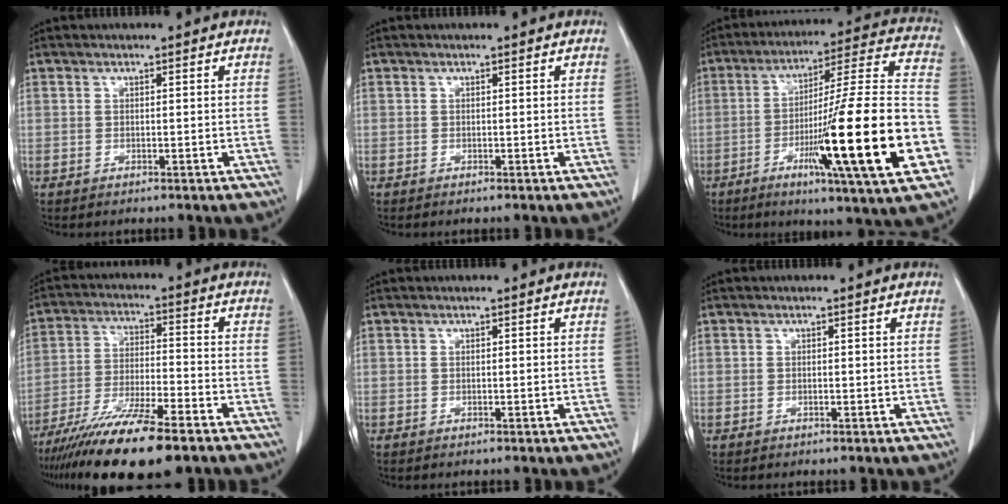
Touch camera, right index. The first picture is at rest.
{"total": 0.0}
{"total": 25.8, "force": [-7.7, 0.3, 24.6], "torque": [-0.340, -0.013, -0.125]}
{"total": 15.5, "force": [-11.5, 1.7, 10.3], "torque": [-0.188, -0.041, -0.196]}
{"total": 0.0}
{"total": 0.0}